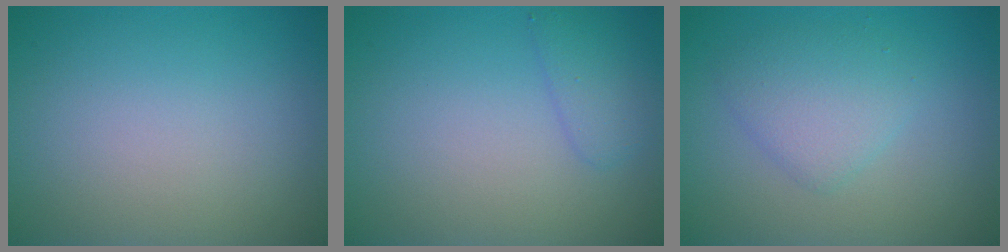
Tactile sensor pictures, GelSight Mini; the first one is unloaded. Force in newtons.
{"total": 1.7, "press": 1.7, "slide": 0.1}
{"total": 2.9, "press": 2.9, "slide": 0.0}